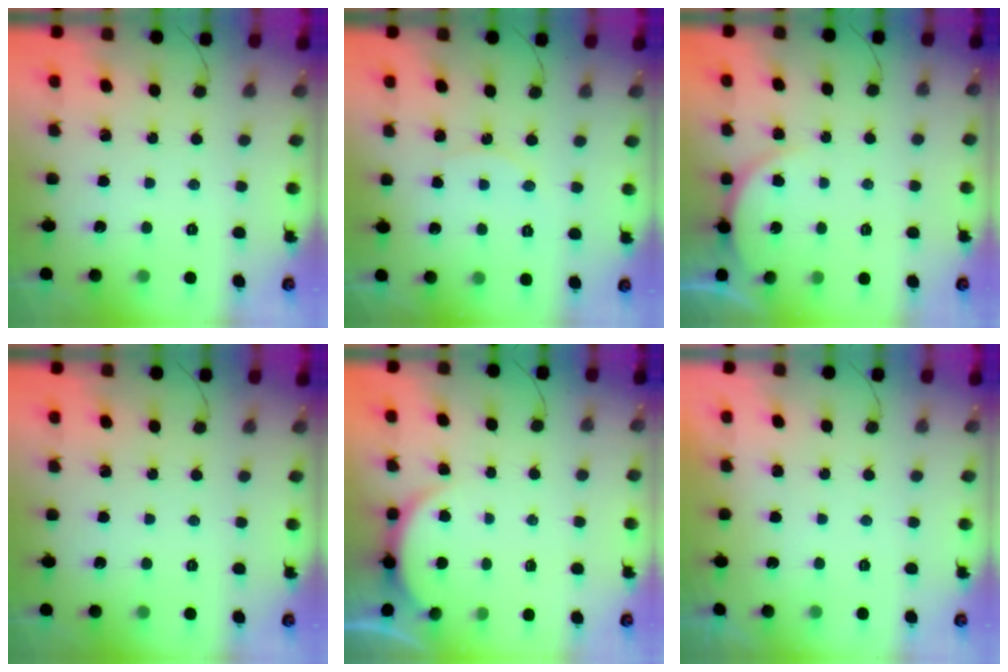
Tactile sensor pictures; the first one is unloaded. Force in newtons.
{"total": 6.3, "press": 6.3, "slide": 0.6}
{"total": 5.5, "press": 5.5, "slide": 0.3}
{"total": 0.0}
{"total": 2.9, "press": 2.8, "slide": 0.6}
{"total": 1.1, "press": 1.0, "slide": 0.5}